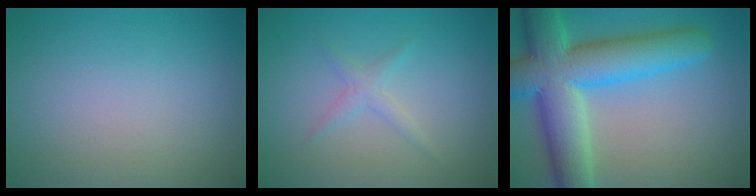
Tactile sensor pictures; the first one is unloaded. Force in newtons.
{"total": 1.3, "press": 1.3, "slide": 0.1}
{"total": 11.2, "press": 11.2, "slide": 0.4}